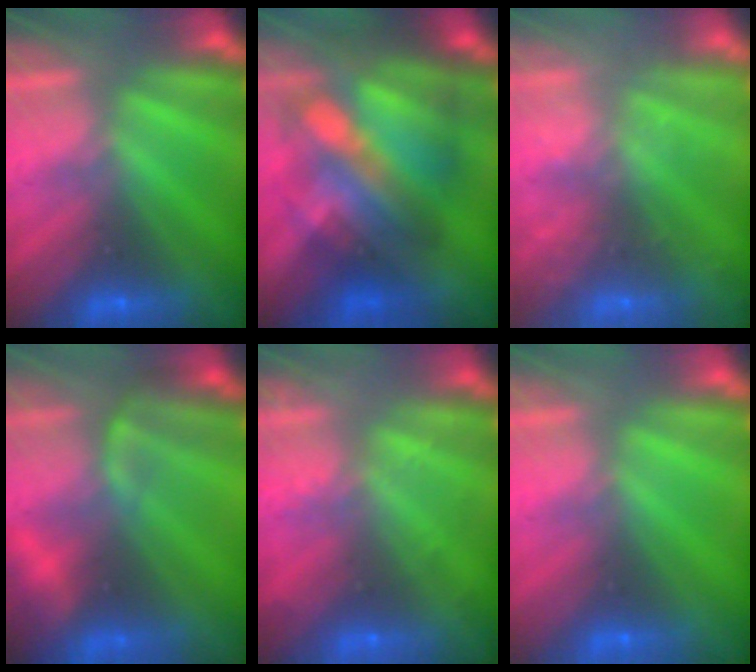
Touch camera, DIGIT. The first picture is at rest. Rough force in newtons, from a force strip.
{"total": 7.0}
{"total": 7.6}
{"total": 8.1}
{"total": 2.1}
{"total": 1.7}